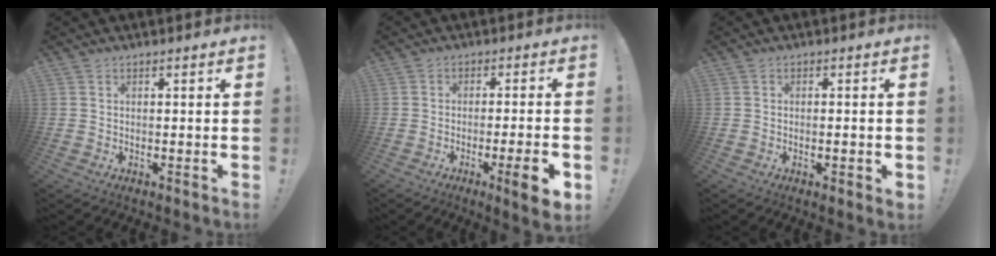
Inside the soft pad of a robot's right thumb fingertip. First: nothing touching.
{"total": 8.1, "force": [-3.2, 0.3, 7.4], "torque": [-0.110, 0.005, -0.050]}
{"total": 1.6, "force": [-0.6, 0.2, 1.5], "torque": [-0.030, 0.004, -0.007]}